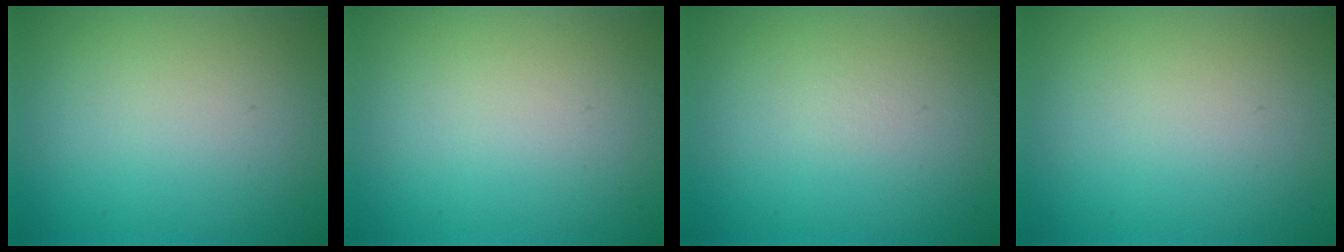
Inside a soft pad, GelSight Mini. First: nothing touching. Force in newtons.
{"total": 0.0}
{"total": 0.0}
{"total": 0.0}